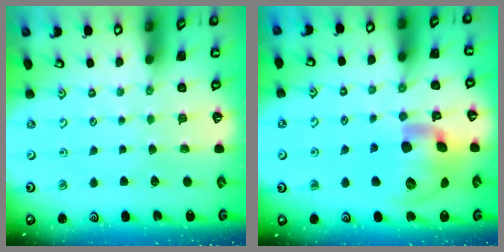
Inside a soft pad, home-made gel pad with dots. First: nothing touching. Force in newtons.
{"total": 20.7, "press": 20.5, "slide": 3.1}